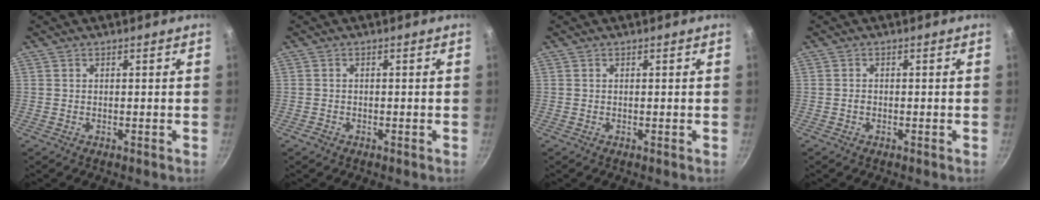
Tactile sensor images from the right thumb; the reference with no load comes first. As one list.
[{"total": 0.9, "force": [-0.6, 0.6, 0.2], "torque": [-0.006, 0.005, -0.011]}, {"total": 0.0}, {"total": 0.6, "force": [-0.3, 0.5, 0.2], "torque": [-0.005, 0.001, -0.005]}]